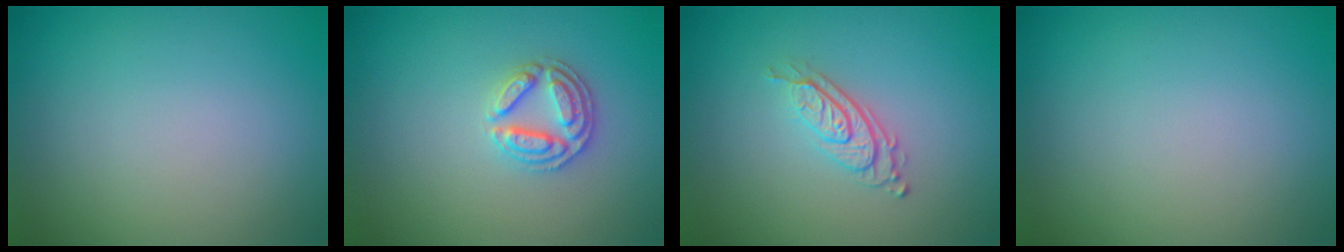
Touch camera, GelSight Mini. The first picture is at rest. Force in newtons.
{"total": 2.7, "press": 2.6, "slide": 0.9}
{"total": 2.7, "press": 2.0, "slide": 1.9}
{"total": 0.0}